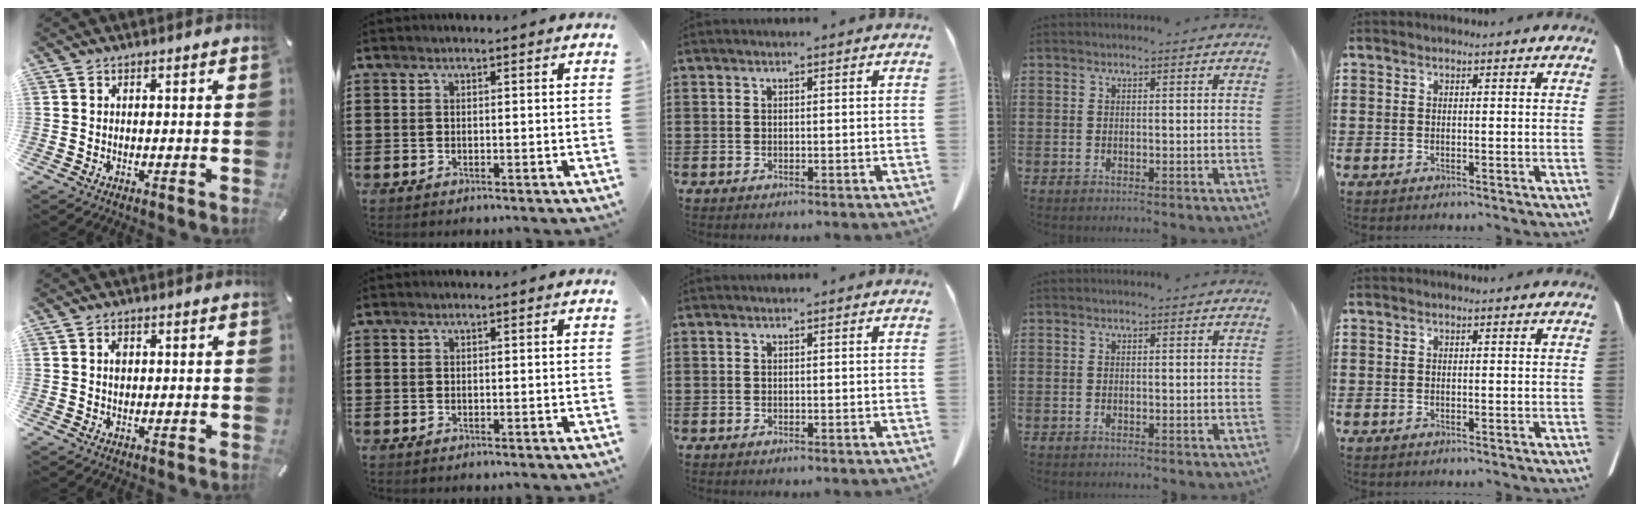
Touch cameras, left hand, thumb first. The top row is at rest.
{"thumb": {"total": 1.8, "force": [0.4, 1.3, 1.2], "torque": [-0.019, 0.000, 0.004]}}